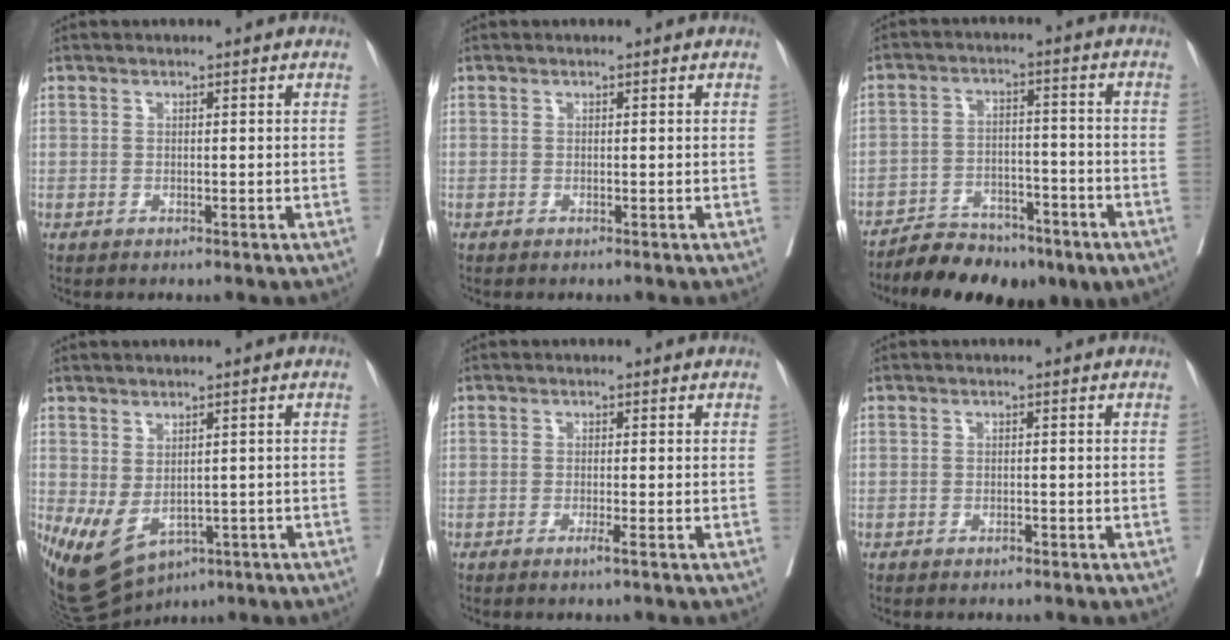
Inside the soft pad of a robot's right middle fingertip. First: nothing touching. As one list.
[{"total": 0.0}, {"total": 12.7, "force": [-9.7, 5.7, 6.0], "torque": [-0.083, 0.020, -0.146]}, {"total": 9.7, "force": [-4.0, 5.8, 6.6], "torque": [-0.114, -0.008, -0.047]}, {"total": 1.2, "force": [-0.7, -0.3, 0.9], "torque": [-0.013, 0.000, -0.013]}, {"total": 0.6, "force": [-0.5, 0.2, 0.3], "torque": [-0.009, 0.000, -0.006]}]